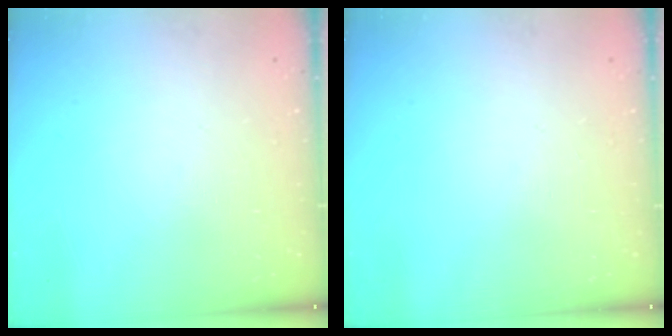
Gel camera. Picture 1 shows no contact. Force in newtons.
{"total": 0.0}